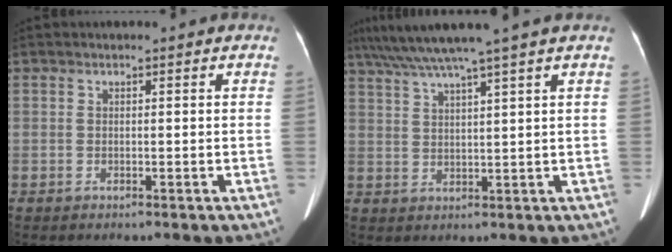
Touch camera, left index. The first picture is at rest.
{"total": 8.7, "force": [7.0, -2.0, 4.7], "torque": [-0.082, 0.022, 0.116]}